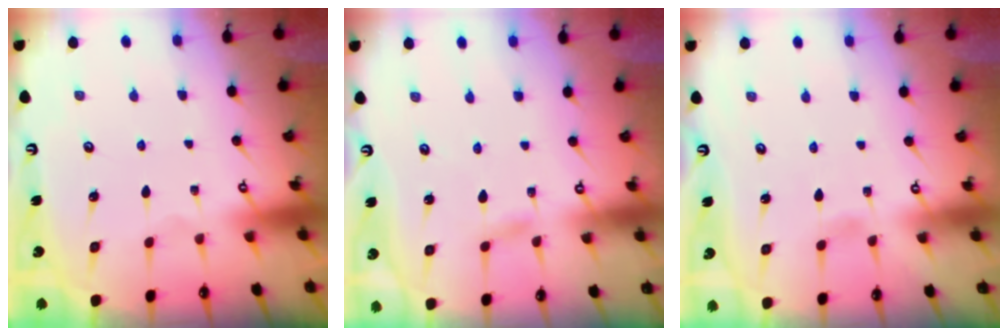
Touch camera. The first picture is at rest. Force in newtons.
{"total": 1.3, "press": 1.3, "slide": 0.1}
{"total": 2.1, "press": 2.1, "slide": 0.3}